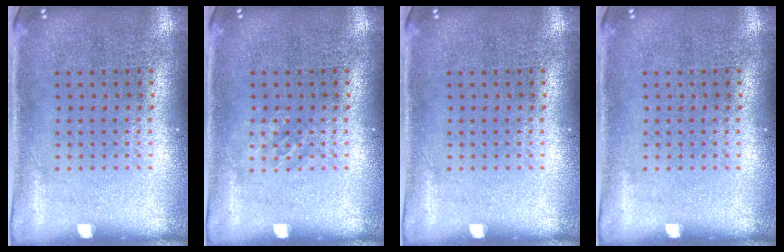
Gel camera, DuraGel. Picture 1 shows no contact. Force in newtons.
{"total": 0.8, "press": 0.8, "slide": 0.2}
{"total": 0.0}
{"total": 0.0}